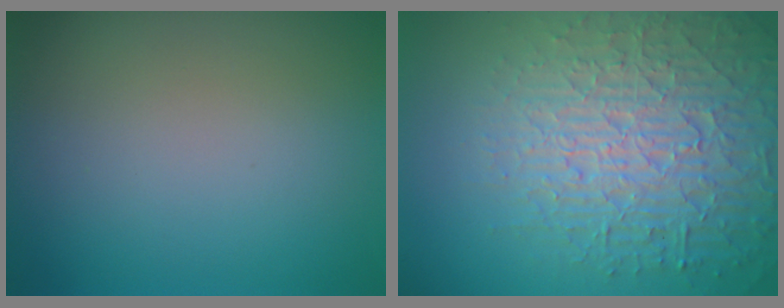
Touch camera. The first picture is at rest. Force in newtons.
{"total": 7.2, "press": 7.0, "slide": 1.8}